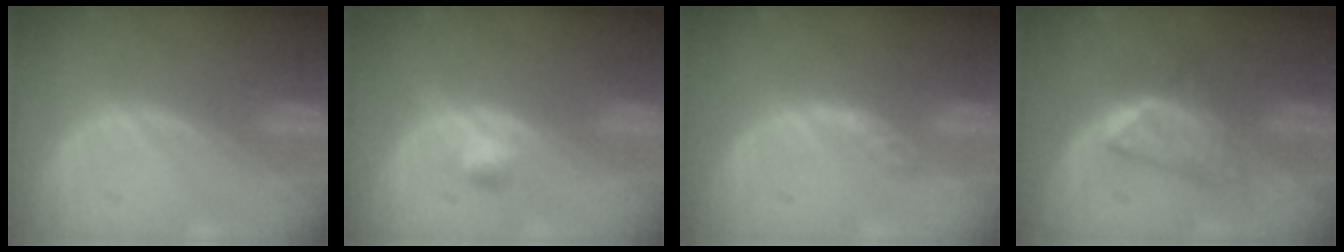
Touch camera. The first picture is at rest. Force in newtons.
{"total": 2.4, "press": 2.1, "slide": 1.1}
{"total": 2.8, "press": 2.5, "slide": 1.2}
{"total": 6.3, "press": 5.4, "slide": 3.1}